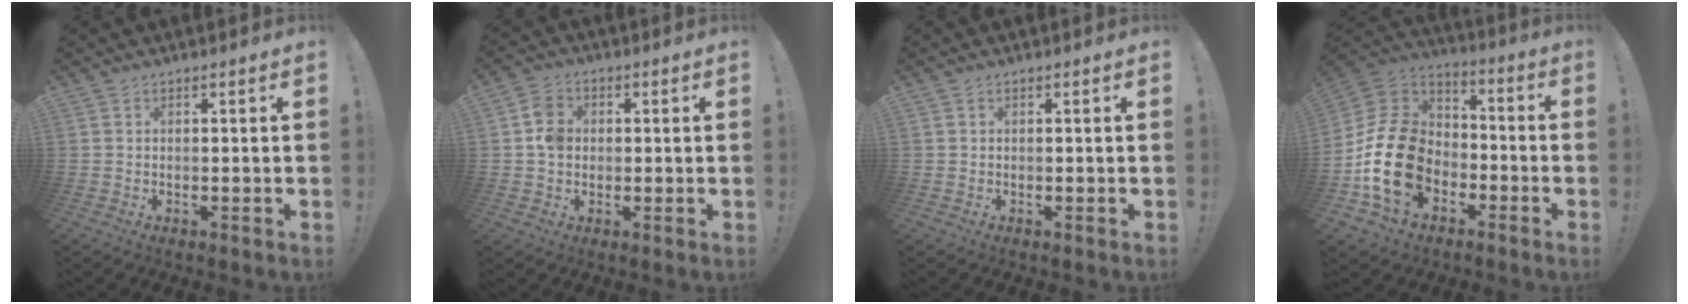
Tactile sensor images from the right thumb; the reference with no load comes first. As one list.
[{"total": 6.3, "force": [0.3, 5.4, 3.2], "torque": [-0.042, 0.014, 0.007]}, {"total": 0.0}, {"total": 20.4, "force": [-5.1, 14.9, 13.1], "torque": [-0.248, 0.035, -0.073]}]